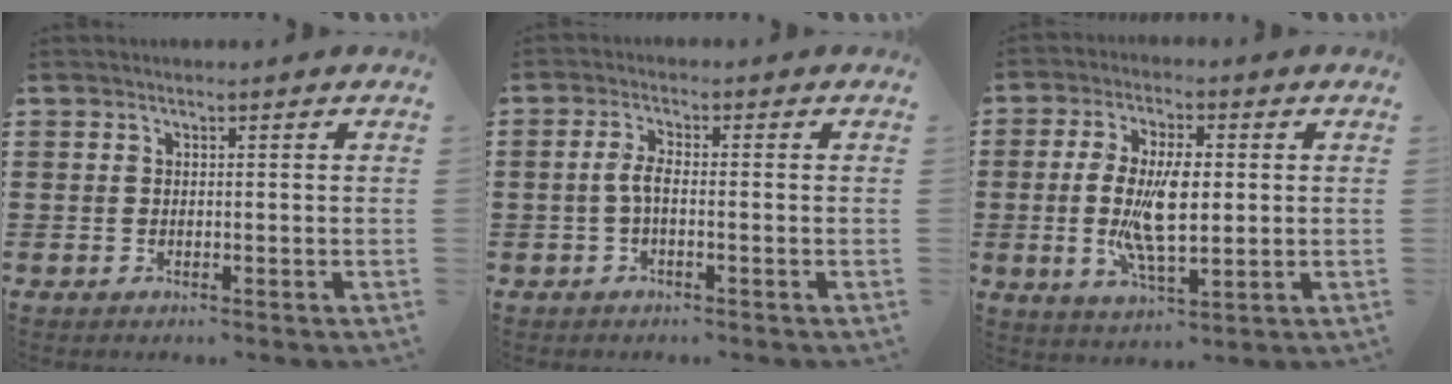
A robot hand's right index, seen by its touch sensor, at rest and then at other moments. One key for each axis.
{"total": 3.0, "fx": -0.7, "fy": 0.9, "fz": 2.8, "tx": -0.073, "ty": -0.005, "tz": -0.022}
{"total": 9.3, "fx": -0.1, "fy": 3.6, "fz": 8.6, "tx": -0.182, "ty": -0.002, "tz": -0.006}